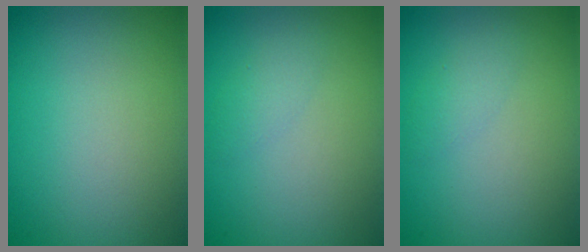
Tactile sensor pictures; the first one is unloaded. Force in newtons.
{"total": 1.3, "press": 1.3, "slide": 0.0}
{"total": 1.3, "press": 1.3, "slide": 0.0}